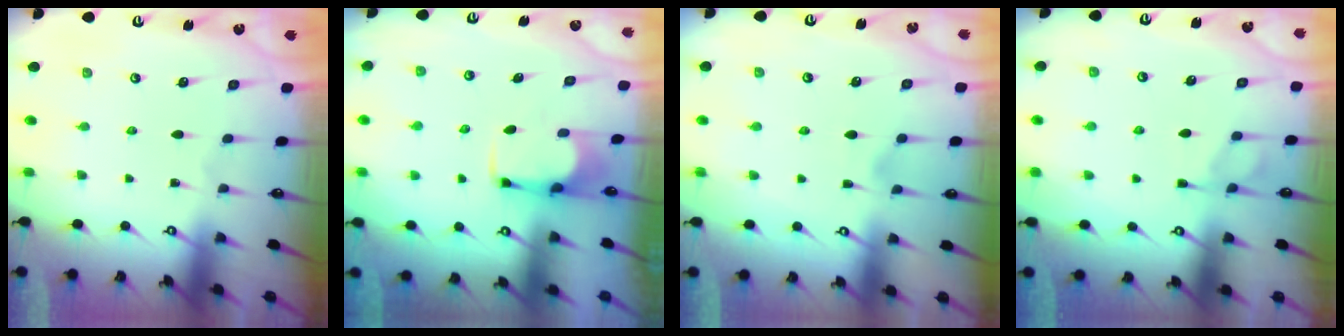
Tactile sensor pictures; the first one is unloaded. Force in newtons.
{"total": 2.7, "press": 2.5, "slide": 1.1}
{"total": 1.1, "press": 0.6, "slide": 1.0}
{"total": 1.3, "press": 0.4, "slide": 1.2}